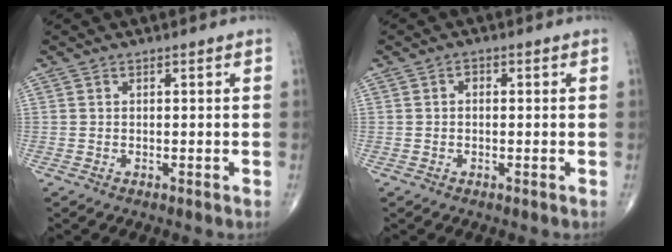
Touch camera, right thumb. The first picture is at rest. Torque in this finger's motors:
{"motor_torque": [-0.19, -0.02, 0.10, -0.04, 0.05]}